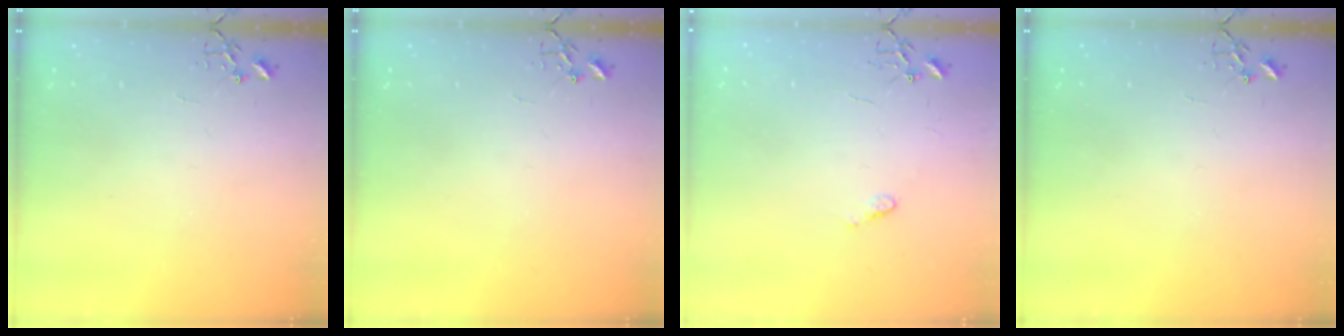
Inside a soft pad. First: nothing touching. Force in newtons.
{"total": 0.0}
{"total": 4.8, "press": 4.8, "slide": 0.5}
{"total": 0.0}